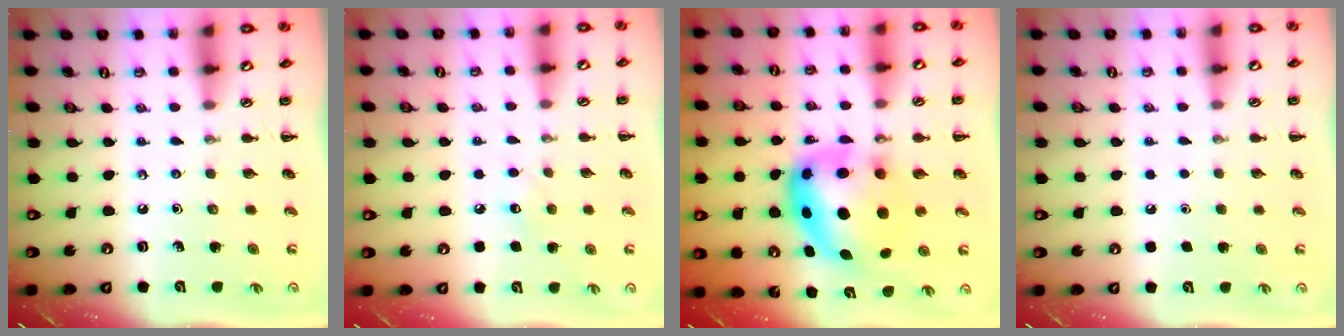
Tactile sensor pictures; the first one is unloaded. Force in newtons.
{"total": 5.3, "press": 5.2, "slide": 0.9}
{"total": 10.7, "press": 10.4, "slide": 2.5}
{"total": 1.7, "press": 1.7, "slide": 0.1}